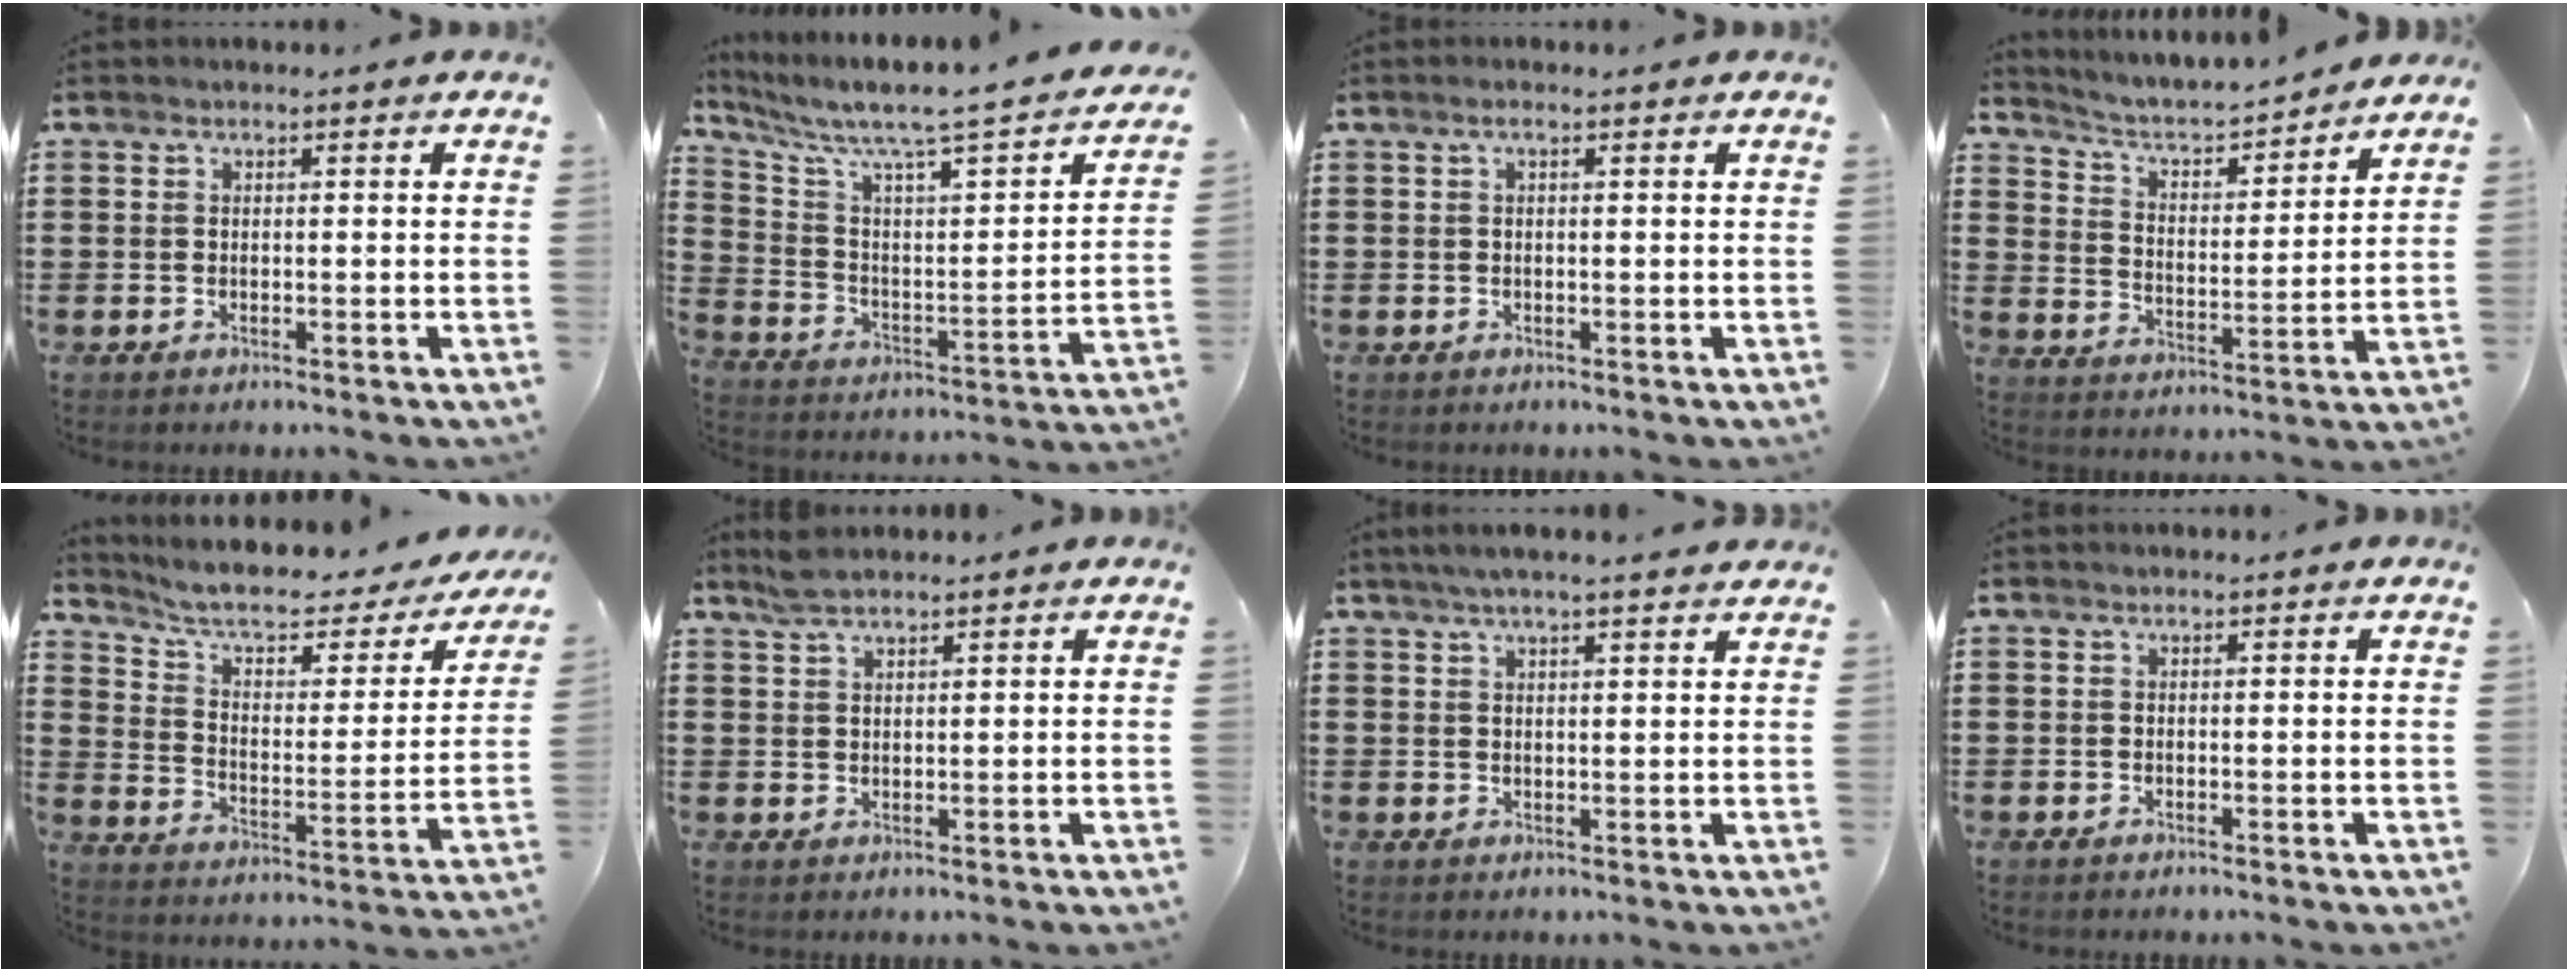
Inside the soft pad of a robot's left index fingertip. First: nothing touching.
{"total": 5.5, "force": [4.2, 0.6, 3.4], "torque": [-0.091, -0.046, 0.060]}
{"total": 0.8, "force": [0.1, 0.1, 0.8], "torque": [-0.016, -0.001, 0.002]}
{"total": 4.1, "force": [3.7, 0.9, 1.5], "torque": [-0.050, -0.028, 0.054]}
{"total": 7.3, "force": [5.8, 1.6, 4.2], "torque": [-0.097, -0.041, 0.096]}
{"total": 2.9, "force": [2.4, 0.7, 1.5], "torque": [-0.035, 0.004, 0.045]}
{"total": 3.1, "force": [2.6, 0.2, 1.8], "torque": [-0.039, 0.002, 0.046]}
{"total": 0.0}